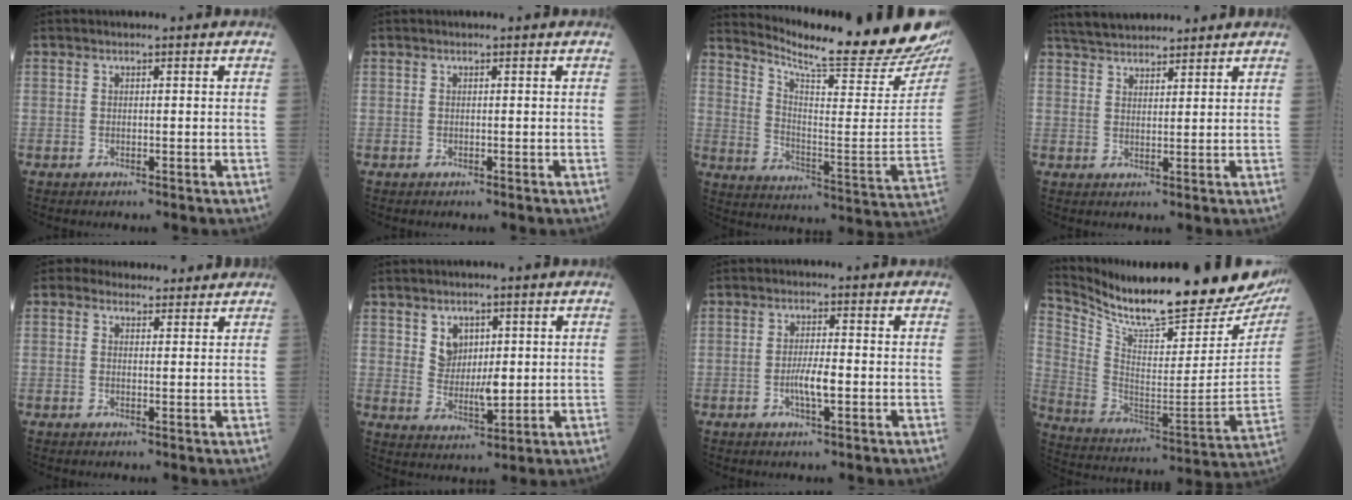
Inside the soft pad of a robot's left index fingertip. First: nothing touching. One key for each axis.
{"total": 0.0}
{"total": 24.1, "fx": 22.2, "fy": 0.6, "fz": 9.3, "tx": -0.154, "ty": -0.109, "tz": 0.291}
{"total": 9.3, "fx": 8.5, "fy": 2.0, "fz": 3.1, "tx": -0.054, "ty": 0.032, "tz": 0.139}
{"total": 6.0, "fx": 5.4, "fy": 2.5, "fz": 0.9, "tx": -0.003, "ty": 0.015, "tz": 0.064}
{"total": 5.0, "fx": 2.0, "fy": 3.1, "fz": 3.4, "tx": -0.068, "ty": 0.003, "tz": 0.045}
{"total": 3.5, "fx": -0.9, "fy": 0.4, "fz": 3.4, "tx": -0.069, "ty": -0.002, "tz": -0.017}
{"total": 28.4, "fx": 25.1, "fy": 4.1, "fz": 12.7, "tx": -0.223, "ty": -0.092, "tz": 0.358}